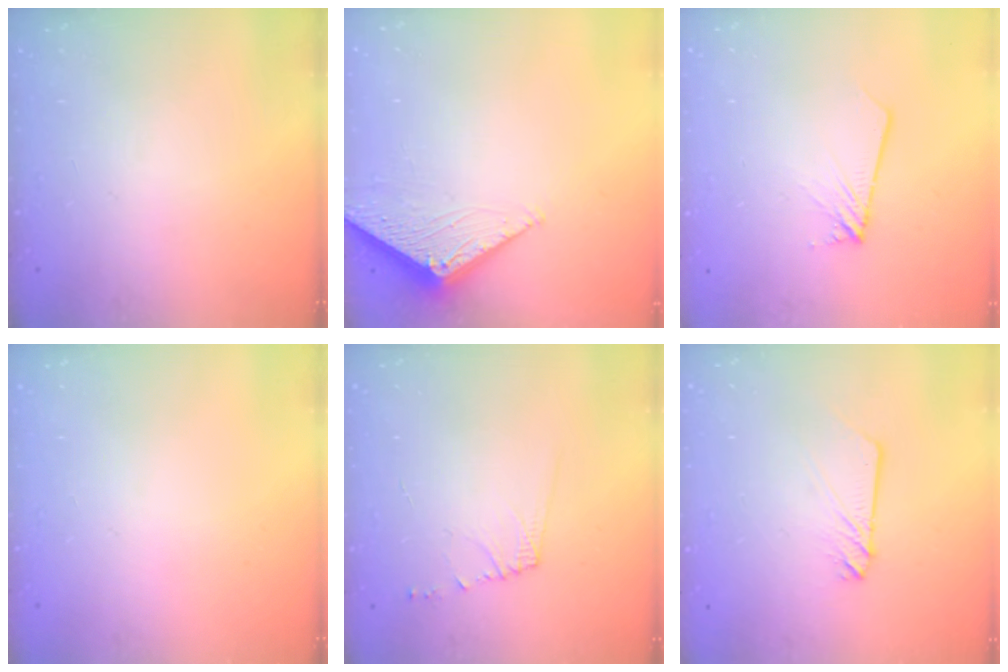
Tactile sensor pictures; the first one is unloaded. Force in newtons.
{"total": 2.8, "press": 2.8, "slide": 0.3}
{"total": 1.9, "press": 1.9, "slide": 0.1}
{"total": 0.0}
{"total": 5.8, "press": 5.8, "slide": 0.6}
{"total": 3.0, "press": 3.0, "slide": 0.2}